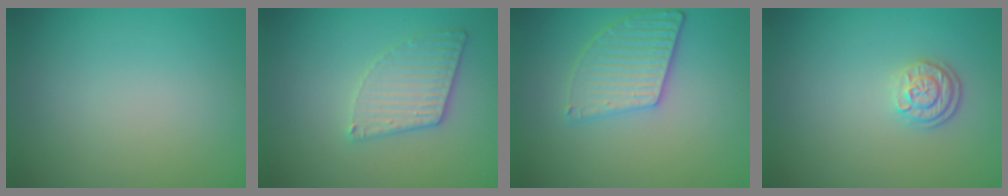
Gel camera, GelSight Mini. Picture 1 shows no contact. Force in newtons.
{"total": 3.2, "press": 3.0, "slide": 0.9}
{"total": 3.7, "press": 3.3, "slide": 1.7}
{"total": 2.3, "press": 2.0, "slide": 1.3}